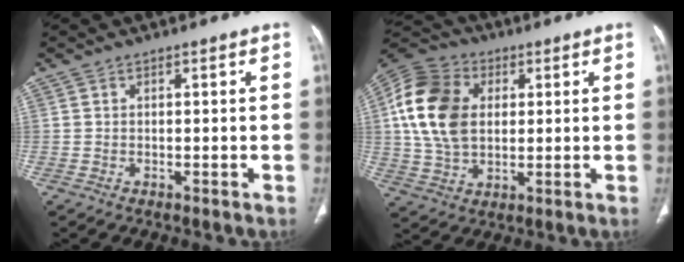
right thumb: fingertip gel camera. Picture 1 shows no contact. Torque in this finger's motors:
{"motor_torque": [0.69, 2.19, 1.36, -0.23, 0.21]}